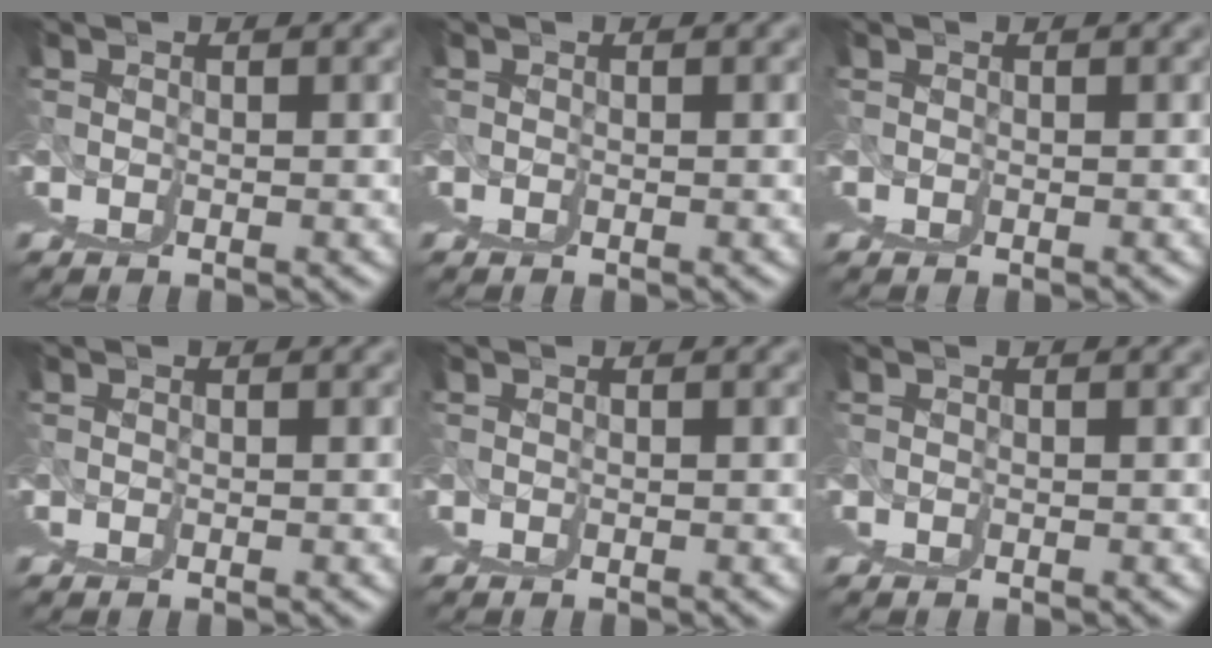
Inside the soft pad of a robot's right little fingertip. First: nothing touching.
{"total": 0.0}
{"total": 0.0}
{"total": 0.0}
{"total": 0.0}
{"total": 0.0}